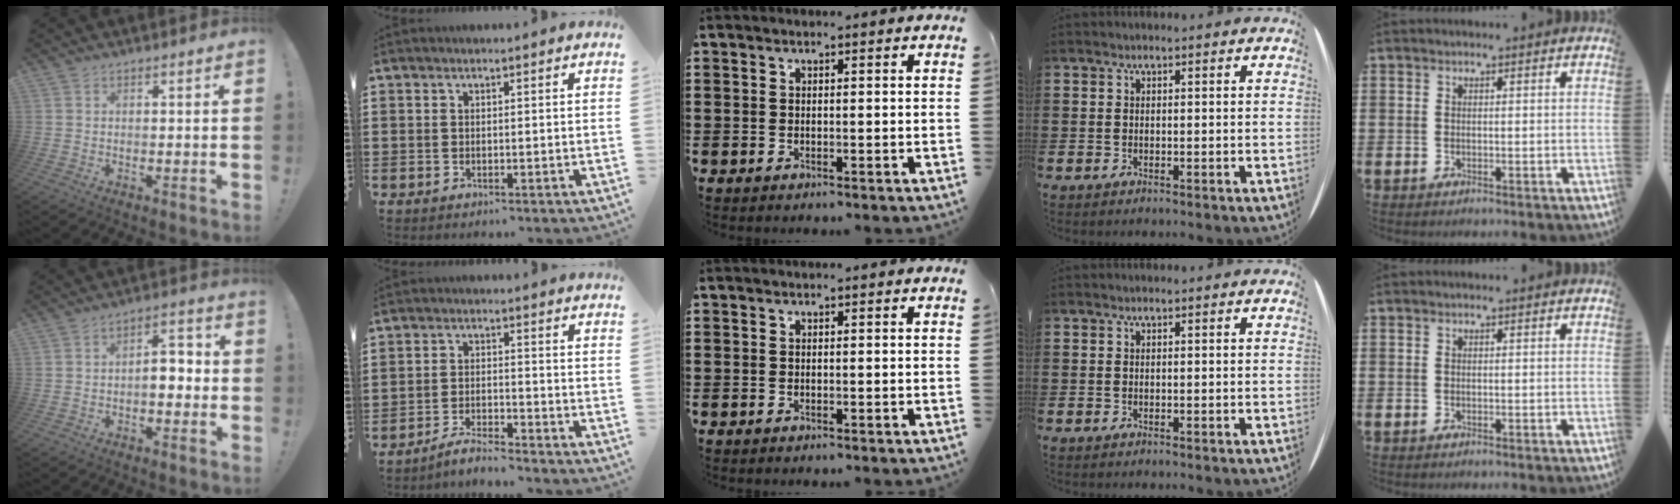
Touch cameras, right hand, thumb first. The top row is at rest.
{"thumb": {"total": 7.5, "force": [-1.5, 4.5, 5.8], "torque": [-0.085, 0.016, -0.025]}, "index": {"total": 3.6, "force": [-3.5, 0.0, 0.8], "torque": [-0.024, 0.003, -0.074]}}